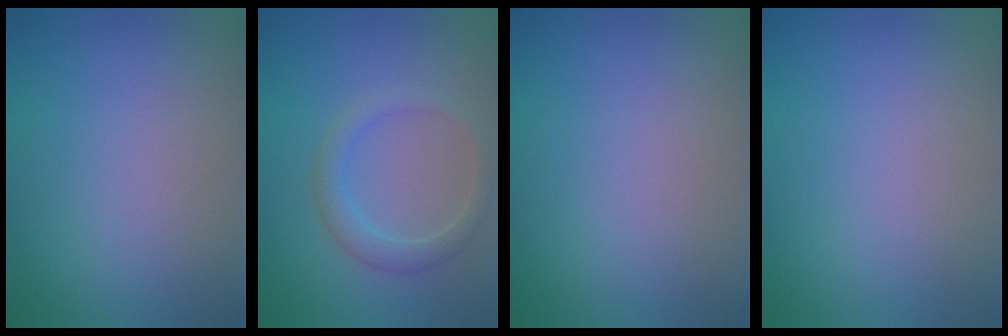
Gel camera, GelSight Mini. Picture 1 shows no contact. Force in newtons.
{"total": 2.4, "press": 2.4, "slide": 0.1}
{"total": 0.0}
{"total": 0.0}